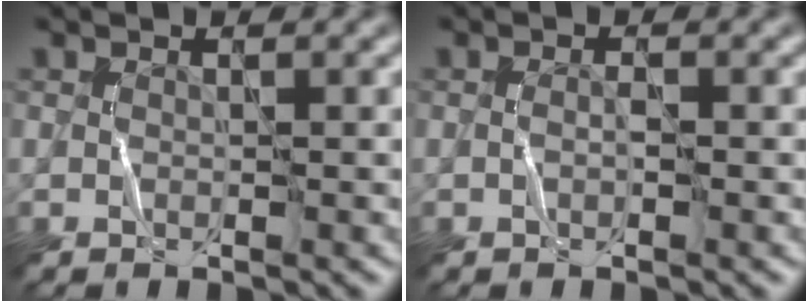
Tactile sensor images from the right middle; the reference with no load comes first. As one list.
[{"total": 0.0}]